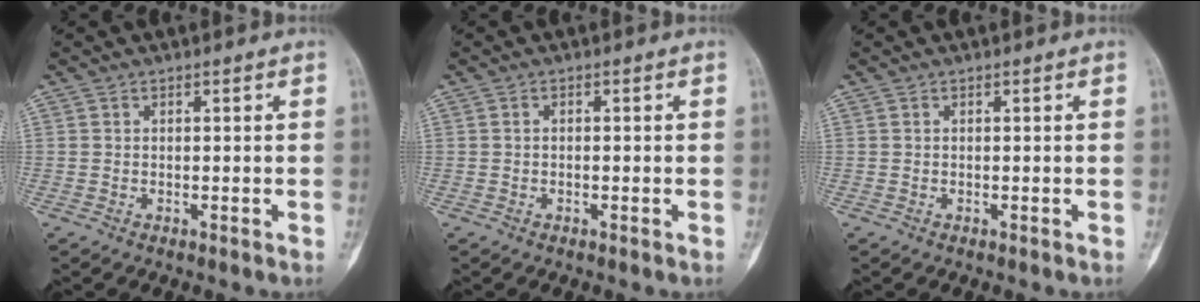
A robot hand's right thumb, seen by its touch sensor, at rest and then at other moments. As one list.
[{"total": 0.6, "force": [-0.1, 0.3, 0.5], "torque": [-0.009, 0.002, -0.003]}, {"total": 0.0}]